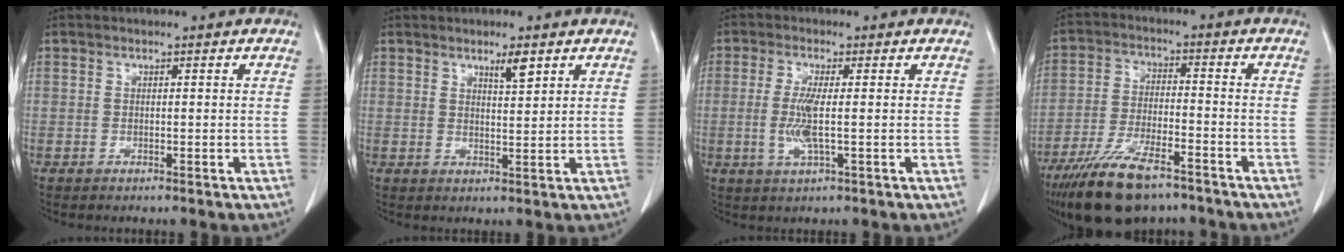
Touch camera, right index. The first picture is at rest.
{"total": 2.9, "force": [2.0, 0.4, 2.1], "torque": [-0.038, -0.003, 0.034]}
{"total": 4.7, "force": [-0.3, 0.6, 4.6], "torque": [-0.103, -0.008, -0.003]}
{"total": 13.5, "force": [-9.9, 3.9, 8.4], "torque": [-0.162, -0.023, -0.174]}